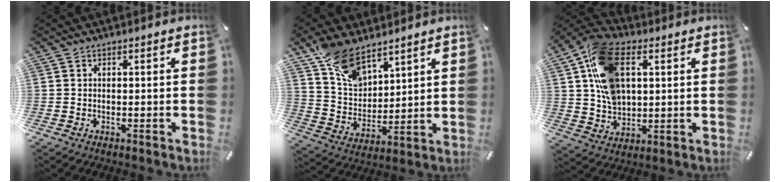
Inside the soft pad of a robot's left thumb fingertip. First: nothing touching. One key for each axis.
{"total": 12.2, "fx": 8.7, "fy": 6.8, "fz": 5.1, "tx": -0.107, "ty": -0.045, "tz": 0.169}
{"total": 15.7, "fx": 4.5, "fy": 10.6, "fz": 10.7, "tx": -0.222, "ty": 0.010, "tz": 0.087}